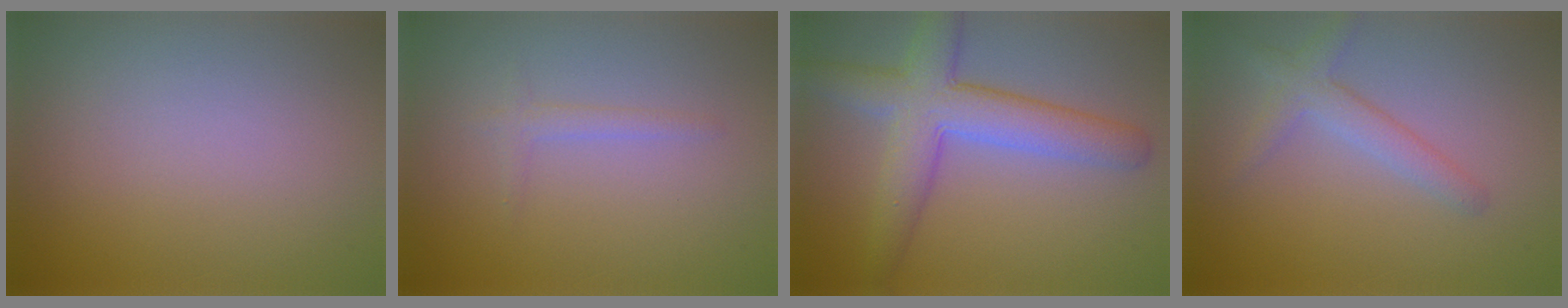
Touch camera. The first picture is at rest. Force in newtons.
{"total": 1.2, "press": 1.2, "slide": 0.0}
{"total": 6.6, "press": 6.6, "slide": 0.3}
{"total": 2.6, "press": 2.5, "slide": 0.1}